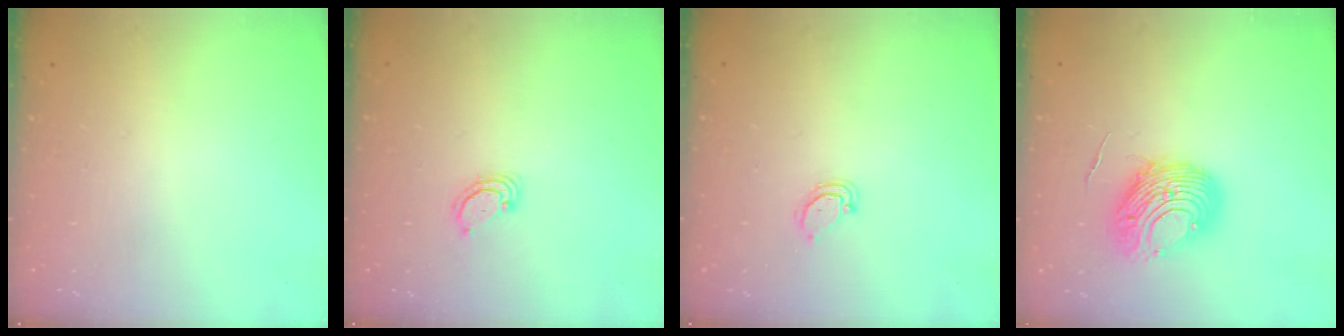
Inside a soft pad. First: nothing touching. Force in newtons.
{"total": 2.9, "press": 2.9, "slide": 0.2}
{"total": 3.4, "press": 3.4, "slide": 0.6}
{"total": 9.7, "press": 9.7, "slide": 0.8}